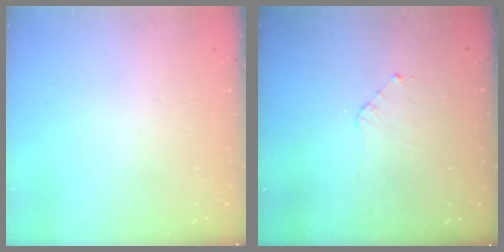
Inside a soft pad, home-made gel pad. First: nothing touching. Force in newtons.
{"total": 3.0, "press": 2.9, "slide": 0.2}